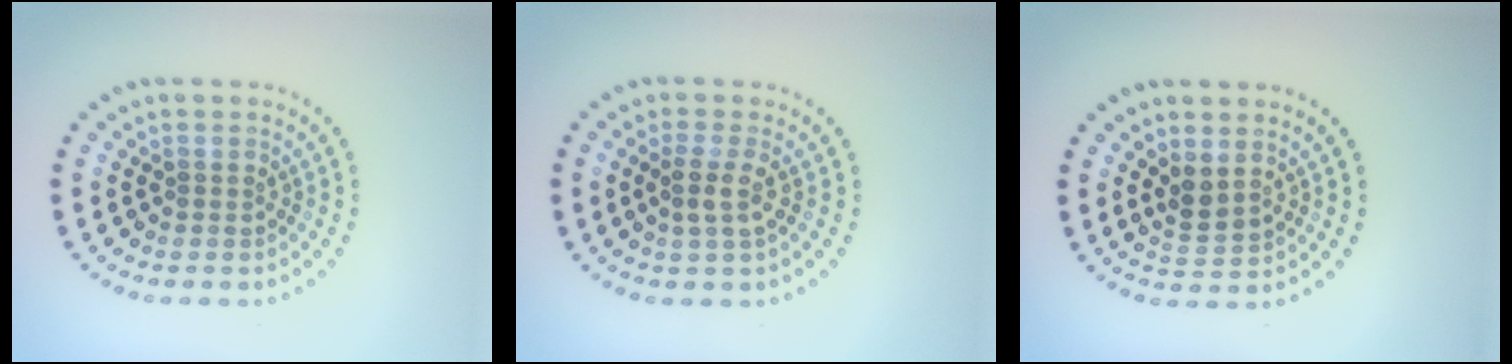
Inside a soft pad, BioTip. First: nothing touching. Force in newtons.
{"total": 1.9, "press": 1.5, "slide": 1.2}
{"total": 1.9, "press": 1.6, "slide": 1.0}